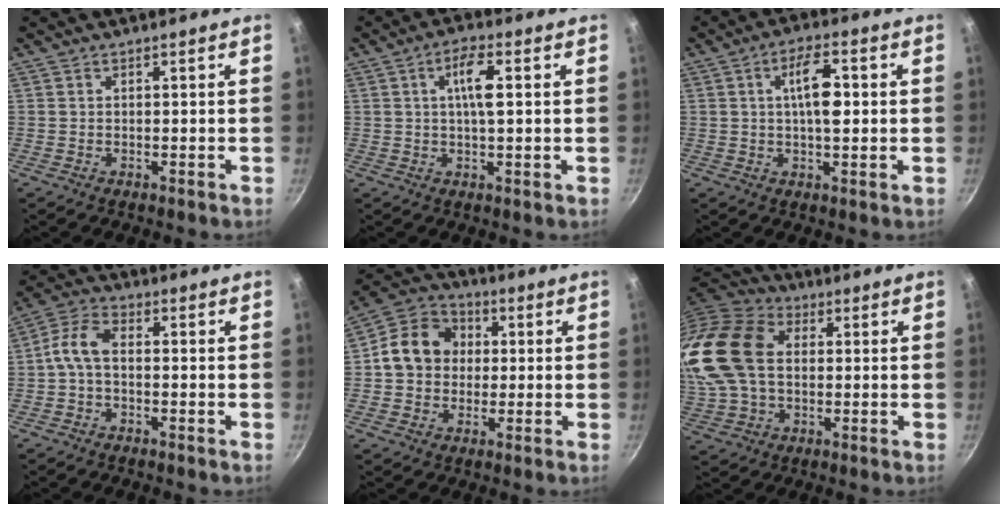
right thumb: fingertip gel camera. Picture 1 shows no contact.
{"total": 6.1, "force": [1.2, 1.7, 5.8], "torque": [-0.105, 0.007, 0.018]}
{"total": 7.9, "force": [1.0, 3.0, 7.3], "torque": [-0.112, 0.007, 0.012]}
{"total": 5.8, "force": [-1.0, 3.3, 4.6], "torque": [-0.098, 0.029, -0.031]}
{"total": 11.5, "force": [0.8, 9.9, 5.8], "torque": [-0.064, 0.021, -0.008]}
{"total": 21.1, "force": [2.6, 14.6, 15.0], "torque": [-0.306, 0.027, 0.041]}